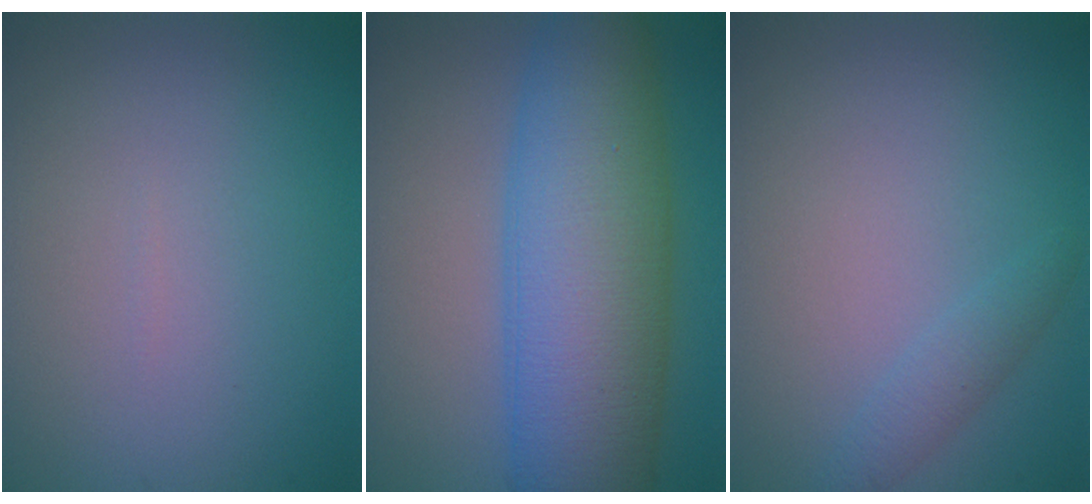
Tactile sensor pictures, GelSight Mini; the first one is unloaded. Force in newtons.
{"total": 11.5, "press": 11.5, "slide": 0.2}
{"total": 1.4, "press": 1.4, "slide": 0.1}